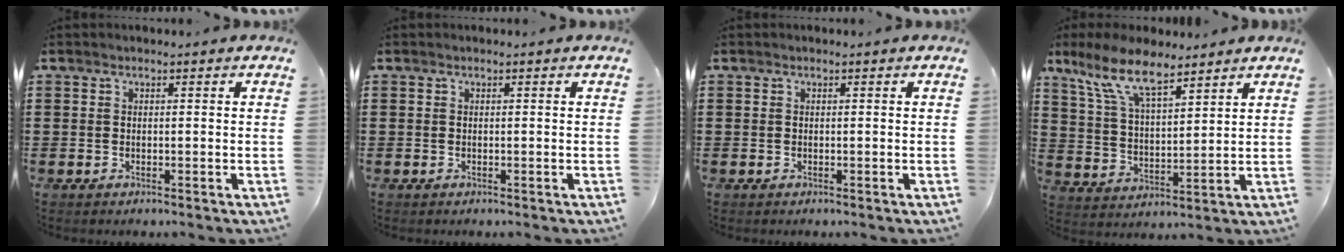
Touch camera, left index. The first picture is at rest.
{"total": 0.0}
{"total": 0.0}
{"total": 9.7, "force": [7.5, 2.6, 5.5], "torque": [-0.129, -0.018, 0.138]}